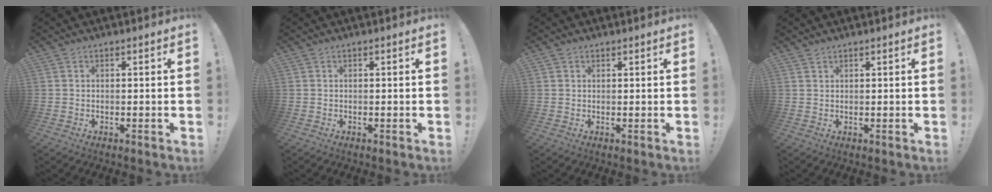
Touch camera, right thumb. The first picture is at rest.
{"total": 0.0}
{"total": 0.7, "force": [0.6, 0.3, 0.1], "torque": [0.002, -0.002, 0.011]}
{"total": 0.9, "force": [0.9, 0.3, 0.1], "torque": [-0.002, -0.002, 0.017]}